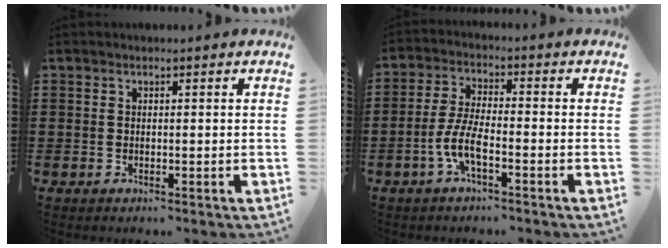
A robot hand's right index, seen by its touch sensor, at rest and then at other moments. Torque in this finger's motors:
{"motor_torque": [1.85, 0.28, 0.85, 0.21]}